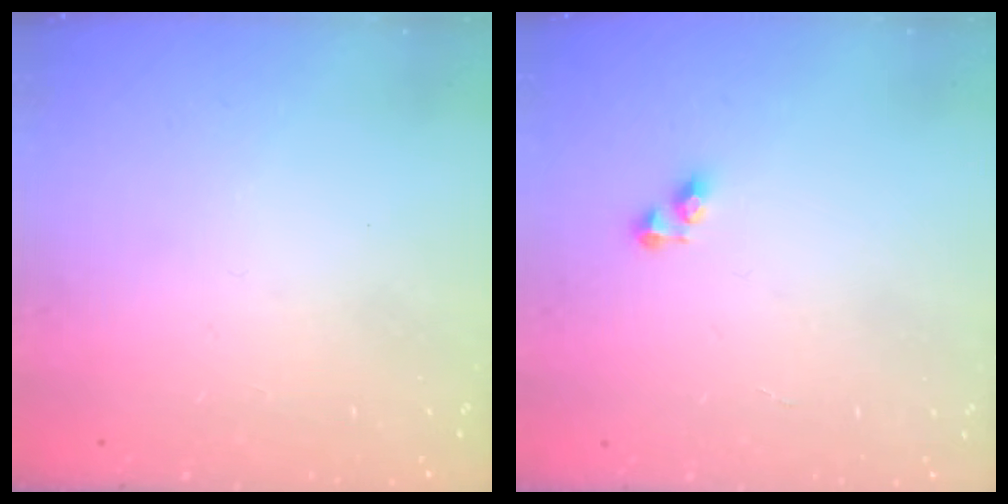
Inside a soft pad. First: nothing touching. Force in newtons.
{"total": 3.1, "press": 3.1, "slide": 0.4}